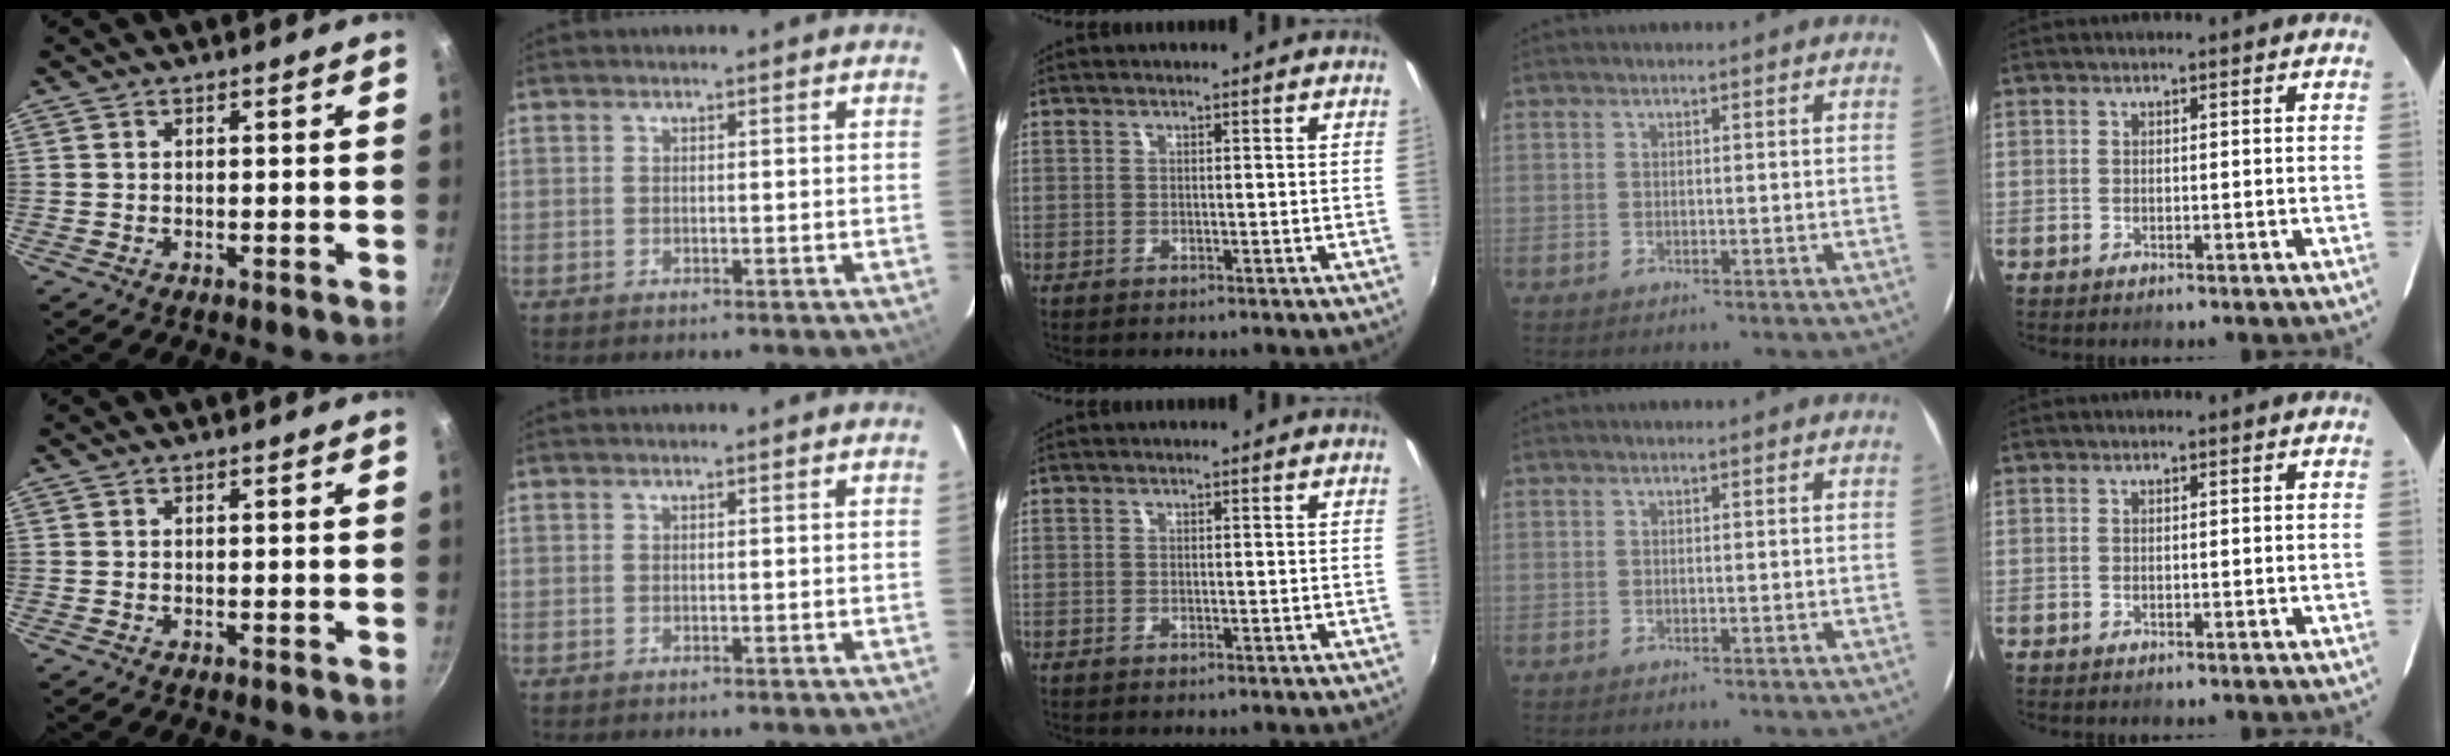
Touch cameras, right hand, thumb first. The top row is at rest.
{}